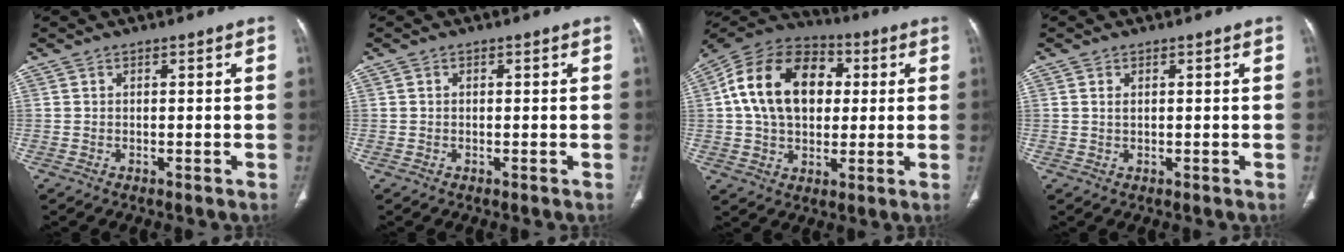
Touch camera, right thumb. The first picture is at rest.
{"total": 0.0}
{"total": 19.5, "force": [3.1, 13.5, 13.8], "torque": [-0.228, 0.016, 0.047]}
{"total": 1.0, "force": [0.4, 0.5, 0.7], "torque": [-0.016, -0.002, 0.010]}